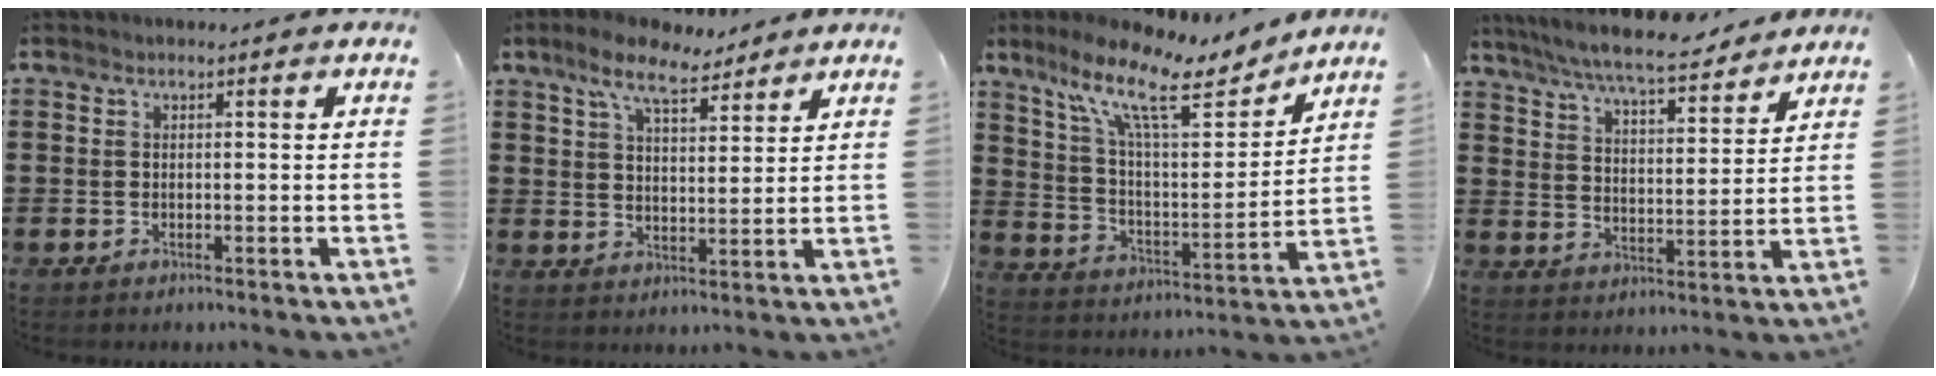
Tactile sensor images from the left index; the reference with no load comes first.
{"total": 7.9, "force": [6.2, 2.3, 4.2], "torque": [-0.100, -0.006, 0.115]}
{"total": 13.2, "force": [9.3, 3.1, 8.8], "torque": [-0.192, -0.040, 0.155]}
{"total": 7.6, "force": [7.0, 0.4, 3.1], "torque": [-0.087, -0.037, 0.121]}